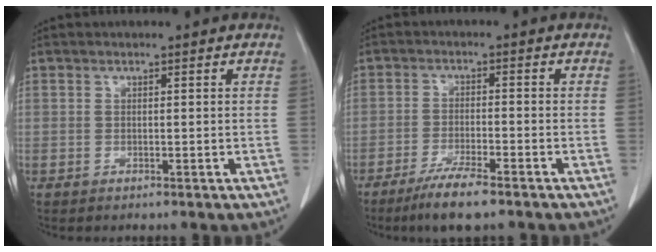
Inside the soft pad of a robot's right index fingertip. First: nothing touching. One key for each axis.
{"total": 6.8, "fx": -5.0, "fy": 0.5, "fz": 4.6, "tx": -0.084, "ty": -0.016, "tz": -0.086}